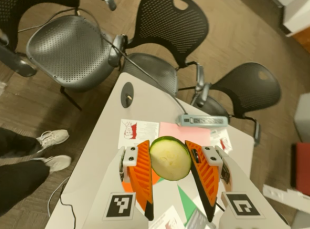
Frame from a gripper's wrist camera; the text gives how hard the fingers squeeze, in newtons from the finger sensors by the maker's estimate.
{"total": 11.0, "left": 10.7, "right": 11.2}